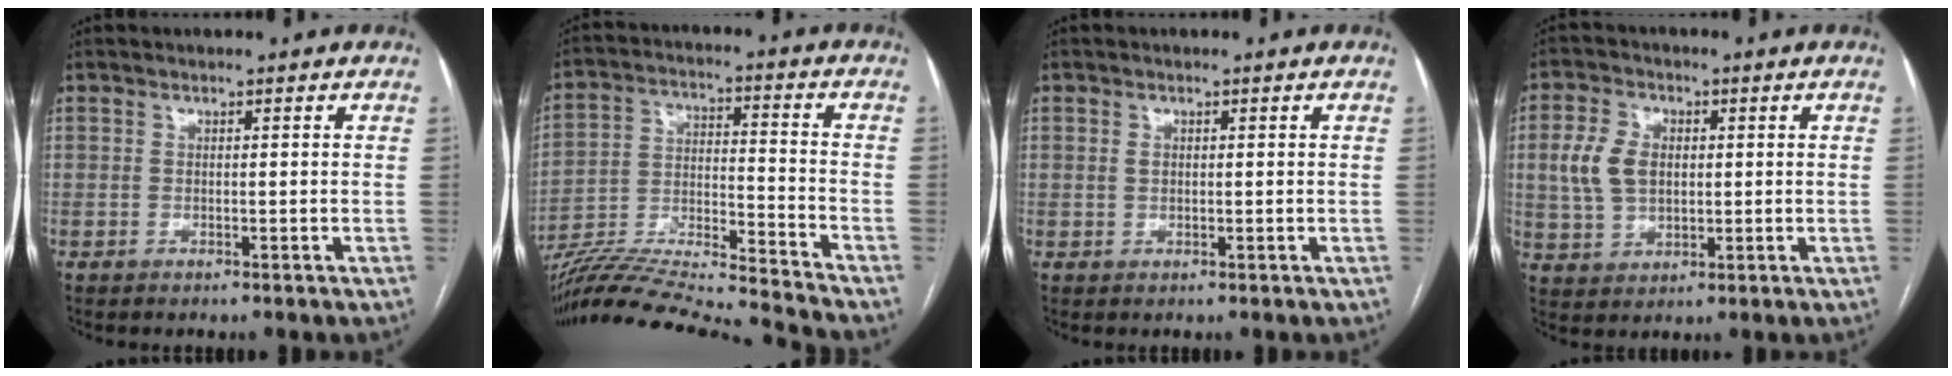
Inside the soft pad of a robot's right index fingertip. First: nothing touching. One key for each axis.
{"total": 20.9, "fx": -19.7, "fy": -1.7, "fz": 6.8, "tx": -0.144, "ty": -0.014, "tz": -0.328}
{"total": 0.9, "fx": 0.2, "fy": 0.7, "fz": 0.6, "tx": -0.012, "ty": 0.005, "tz": 0.005}
{"total": 7.5, "fx": 1.0, "fy": 5.3, "fz": 5.2, "tx": -0.124, "ty": 0.020, "tz": 0.027}